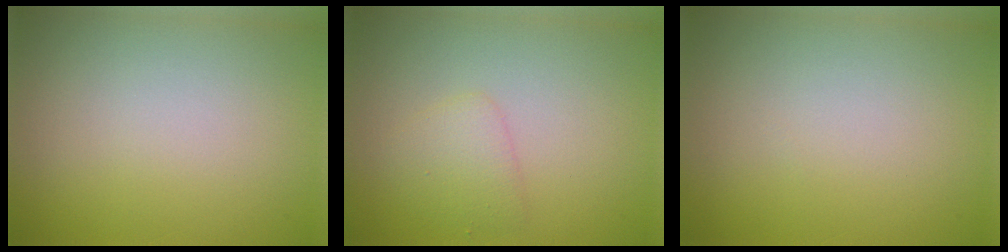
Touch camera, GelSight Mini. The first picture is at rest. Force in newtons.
{"total": 1.9, "press": 1.9, "slide": 0.0}
{"total": 0.0}